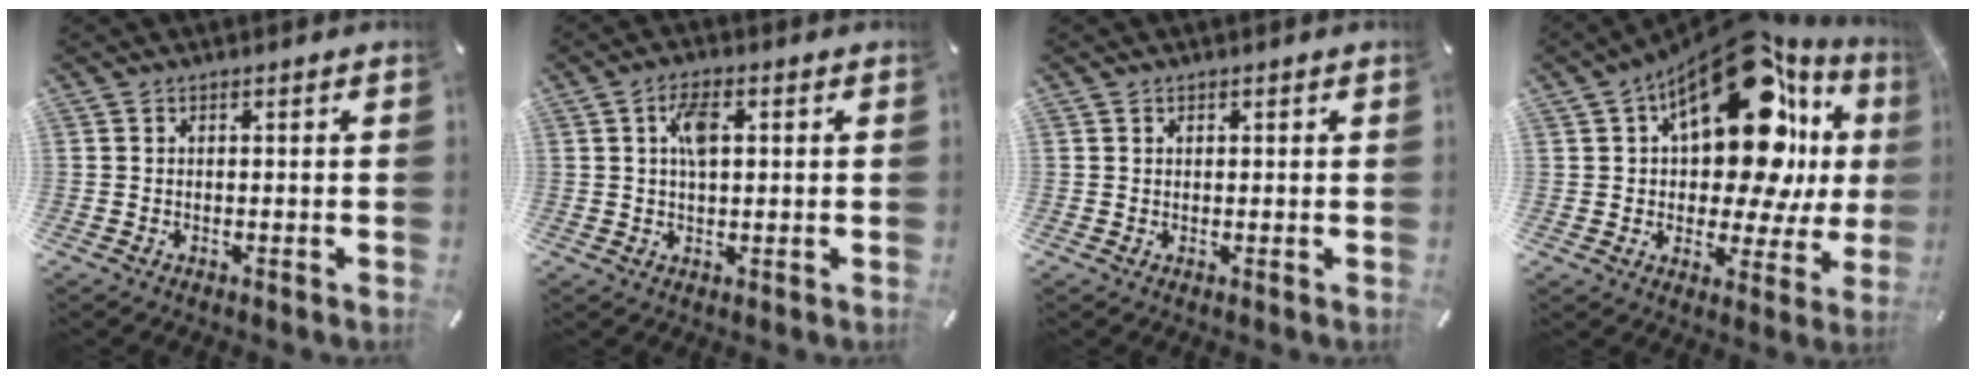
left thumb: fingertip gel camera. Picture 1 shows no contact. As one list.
[{"total": 5.7, "force": [1.4, 2.9, 4.7], "torque": [-0.084, 0.004, 0.018]}, {"total": 0.8, "force": [0.4, 0.7, 0.2], "torque": [0.005, -0.002, 0.006]}, {"total": 25.0, "force": [9.4, 12.6, 19.4], "torque": [-0.291, -0.073, 0.154]}]